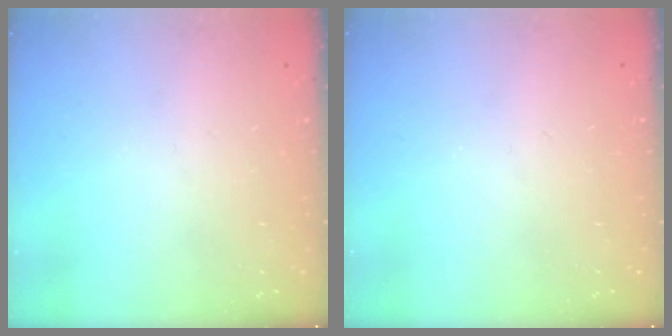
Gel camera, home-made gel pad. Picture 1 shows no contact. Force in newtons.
{"total": 0.0}